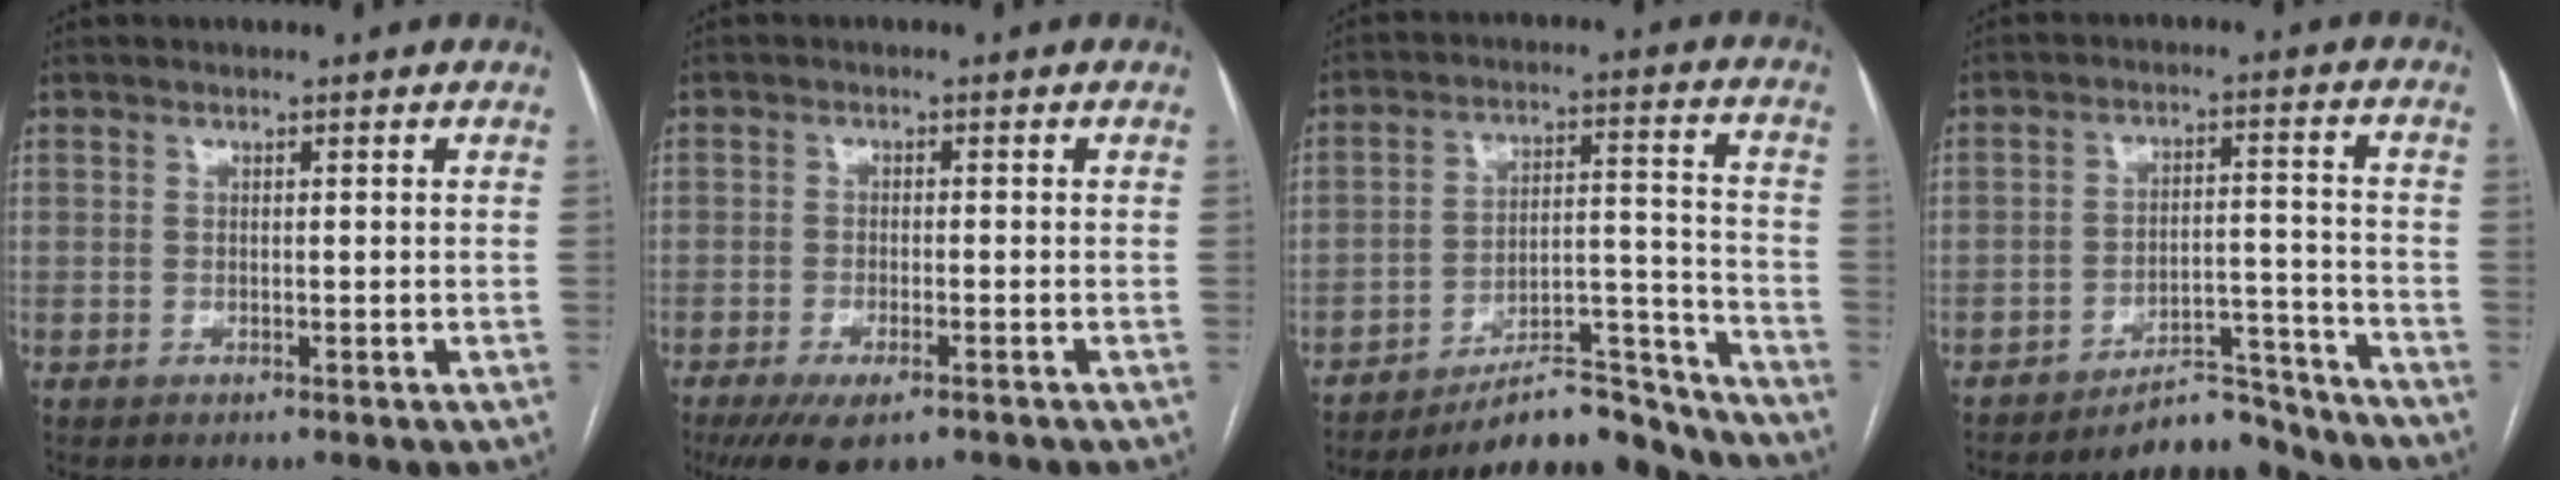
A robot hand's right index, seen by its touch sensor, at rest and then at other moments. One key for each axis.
{"total": 7.0, "fx": -4.7, "fy": 2.2, "fz": 4.7, "tx": -0.076, "ty": -0.013, "tz": -0.076}
{"total": 15.3, "fx": -14.4, "fy": 2.7, "fz": 4.5, "tx": -0.052, "ty": 0.047, "tz": -0.223}
{"total": 8.0, "fx": -7.7, "fy": 1.9, "fz": 0.9, "tx": 0.002, "ty": 0.041, "tz": -0.123}